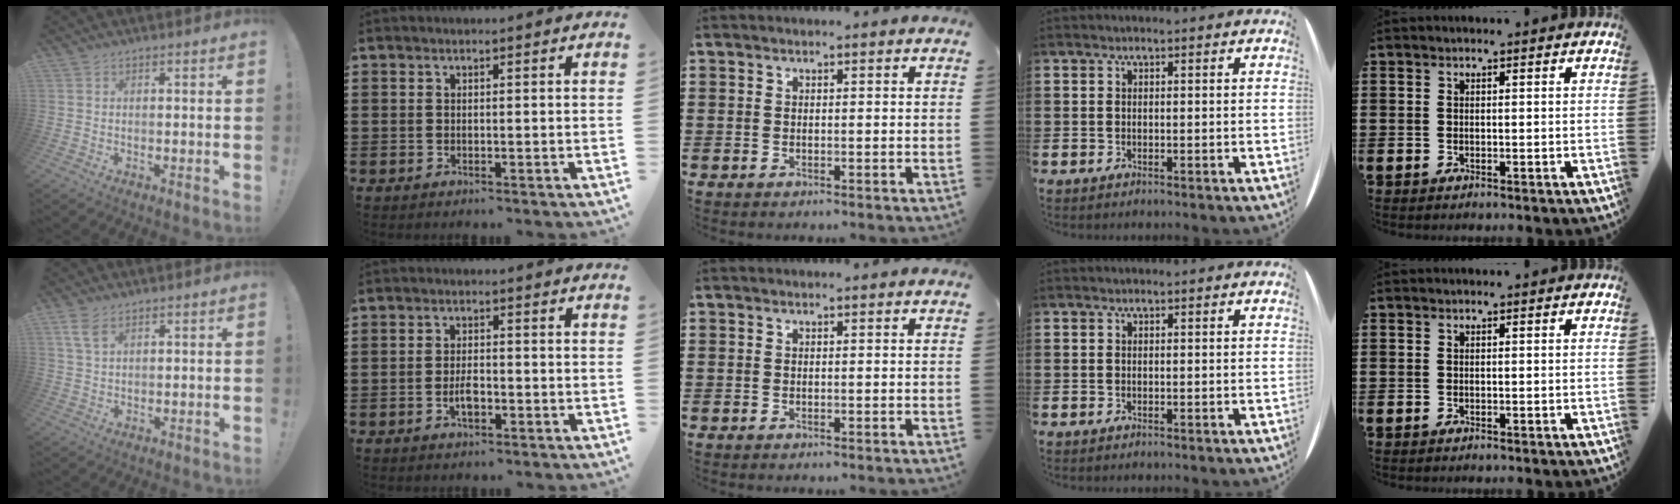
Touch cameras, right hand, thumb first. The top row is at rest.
{"thumb": {"total": 4.6, "force": [2.7, 2.1, 3.1], "torque": [-0.051, -0.010, 0.049]}, "index": {"total": 3.0, "force": [-1.1, 1.2, 2.5], "torque": [-0.051, 0.002, -0.022]}}